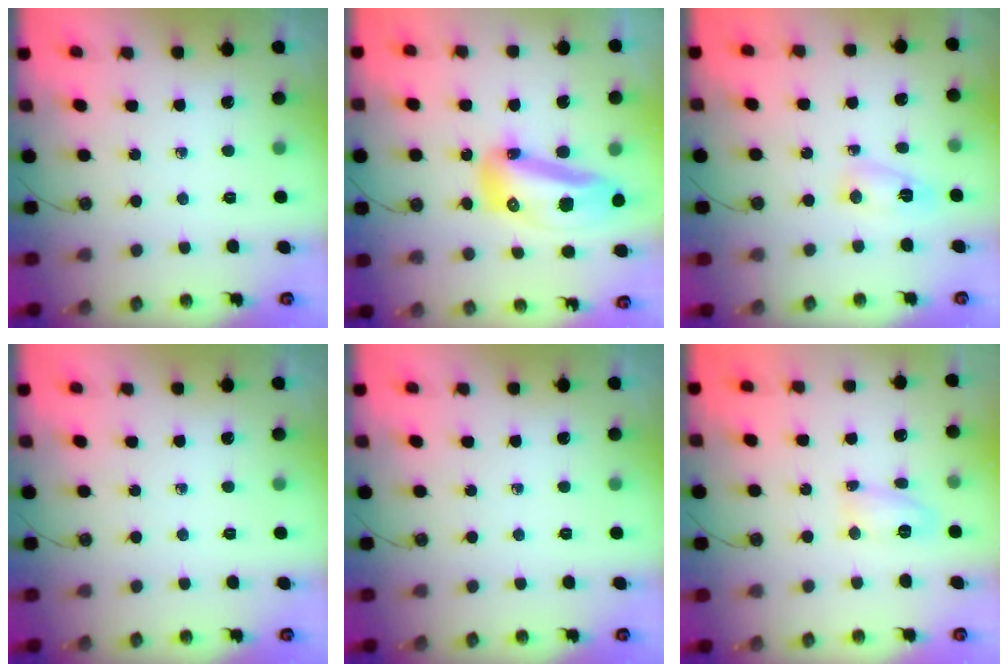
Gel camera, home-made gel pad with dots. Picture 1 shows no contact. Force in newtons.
{"total": 15.9, "press": 15.7, "slide": 1.8}
{"total": 3.6, "press": 3.6, "slide": 0.5}
{"total": 0.0}
{"total": 0.0}
{"total": 20.9, "press": 8.5, "slide": 19.1}